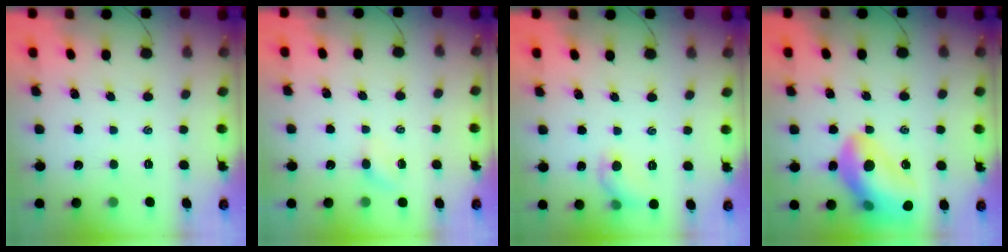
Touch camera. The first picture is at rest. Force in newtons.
{"total": 2.3, "press": 2.2, "slide": 0.7}
{"total": 6.6, "press": 6.5, "slide": 1.2}
{"total": 19.4, "press": 19.1, "slide": 3.3}